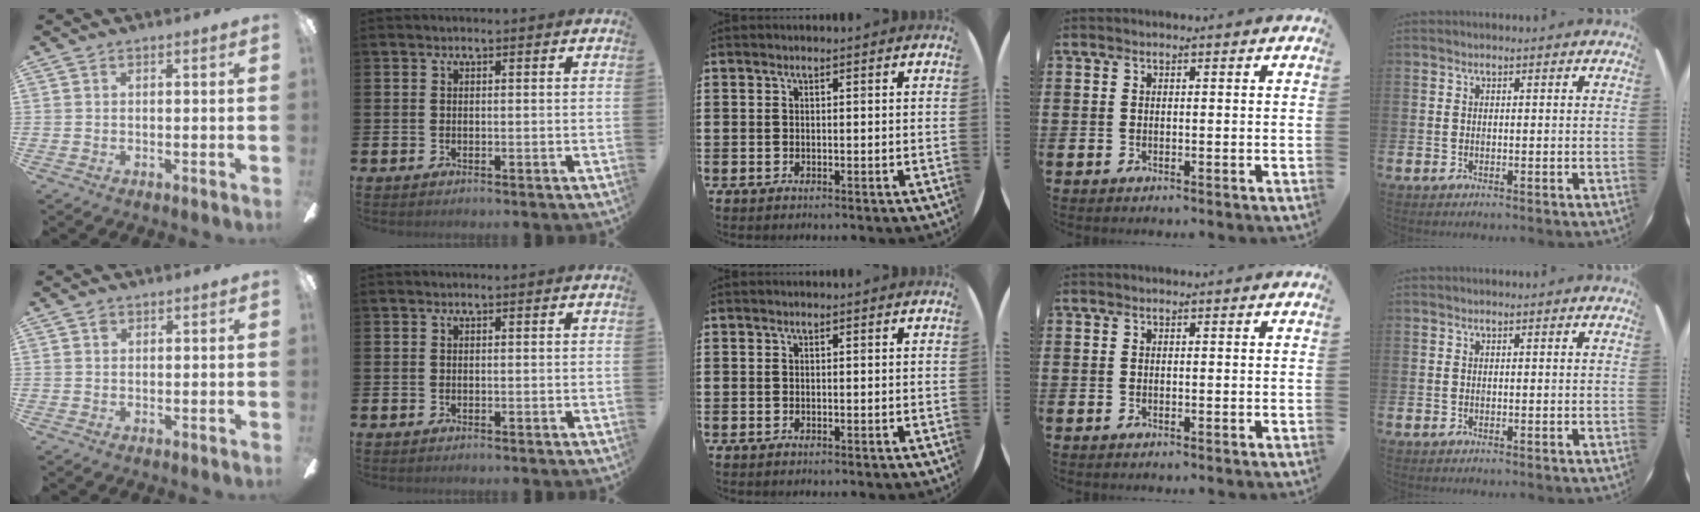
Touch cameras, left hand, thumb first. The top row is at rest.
{"thumb": {"total": 1.3, "force": [0.5, 0.9, 0.7], "torque": [-0.014, 0.005, 0.009]}}